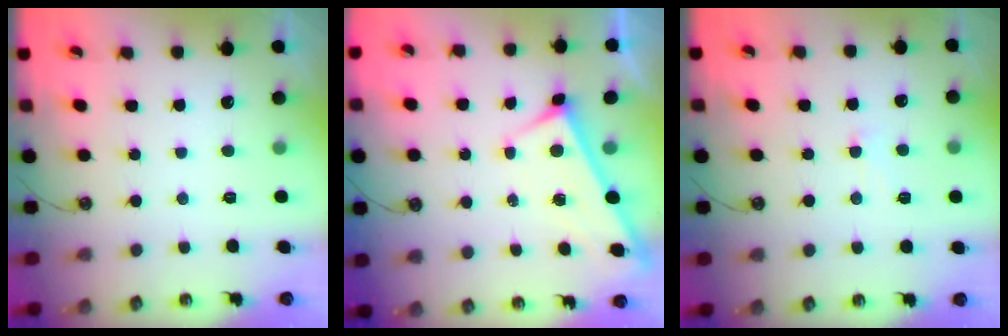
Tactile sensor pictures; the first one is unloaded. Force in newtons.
{"total": 3.1, "press": 3.1, "slide": 0.3}
{"total": 0.8, "press": 0.1, "slide": 0.8}